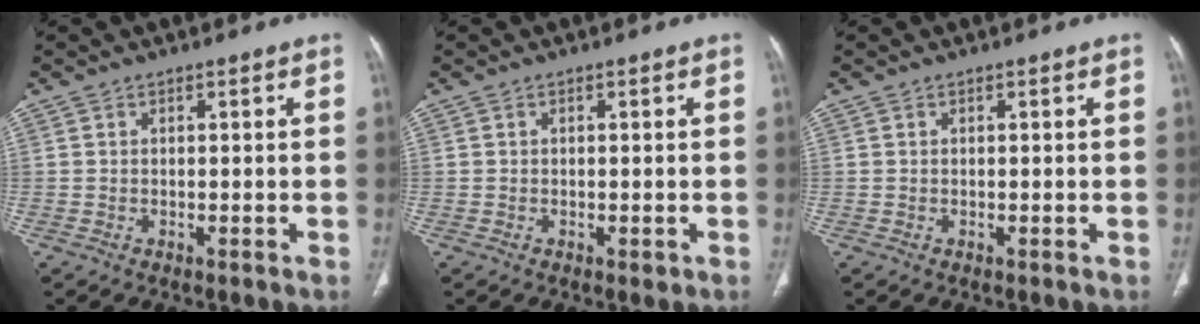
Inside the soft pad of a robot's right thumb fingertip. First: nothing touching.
{"total": 0.9, "force": [0.0, 0.6, 0.7], "torque": [-0.010, -0.002, 0.001]}
{"total": 0.0}